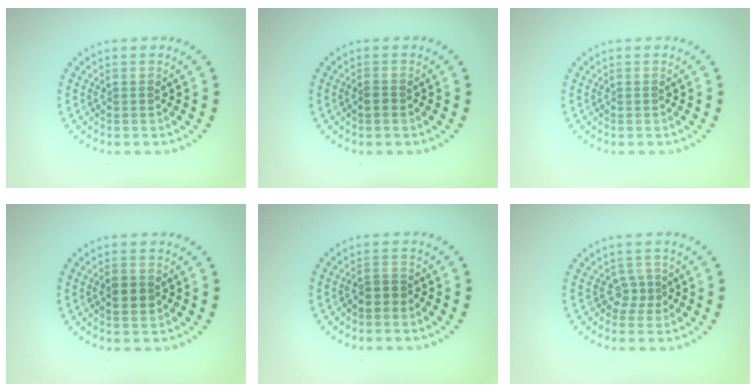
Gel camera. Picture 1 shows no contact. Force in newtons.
{"total": 1.0, "press": 0.8, "slide": 0.5}
{"total": 0.0}
{"total": 1.8, "press": 1.8, "slide": 0.1}
{"total": 1.6, "press": 1.4, "slide": 0.8}
{"total": 1.5, "press": 1.0, "slide": 1.1}